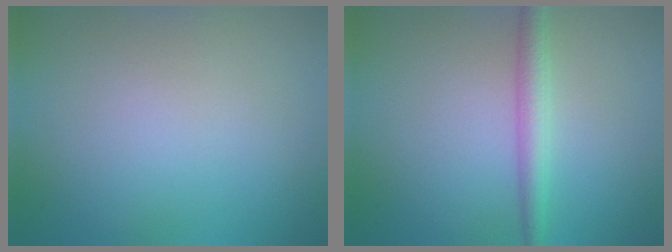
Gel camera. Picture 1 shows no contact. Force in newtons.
{"total": 2.6, "press": 2.6, "slide": 0.1}